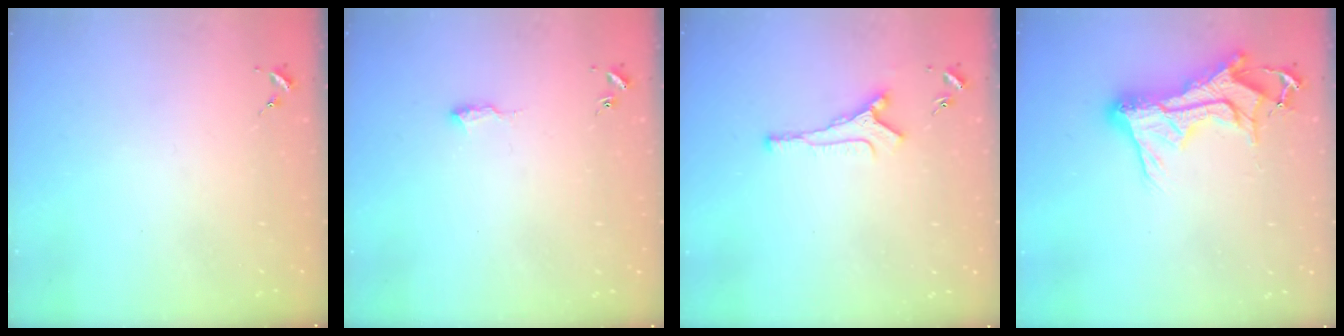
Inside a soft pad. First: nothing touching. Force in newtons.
{"total": 7.3, "press": 7.2, "slide": 0.8}
{"total": 7.1, "press": 7.1, "slide": 0.8}
{"total": 17.8, "press": 17.8, "slide": 1.6}